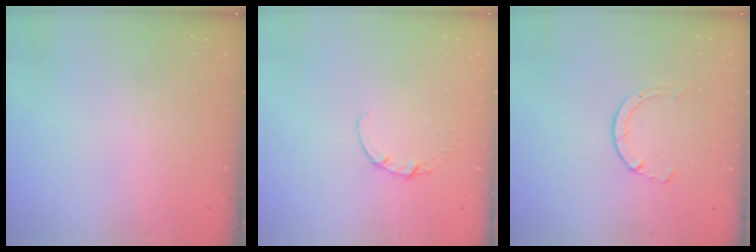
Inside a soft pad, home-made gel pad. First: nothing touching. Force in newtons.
{"total": 1.1, "press": 1.1, "slide": 0.1}
{"total": 2.8, "press": 2.8, "slide": 0.4}